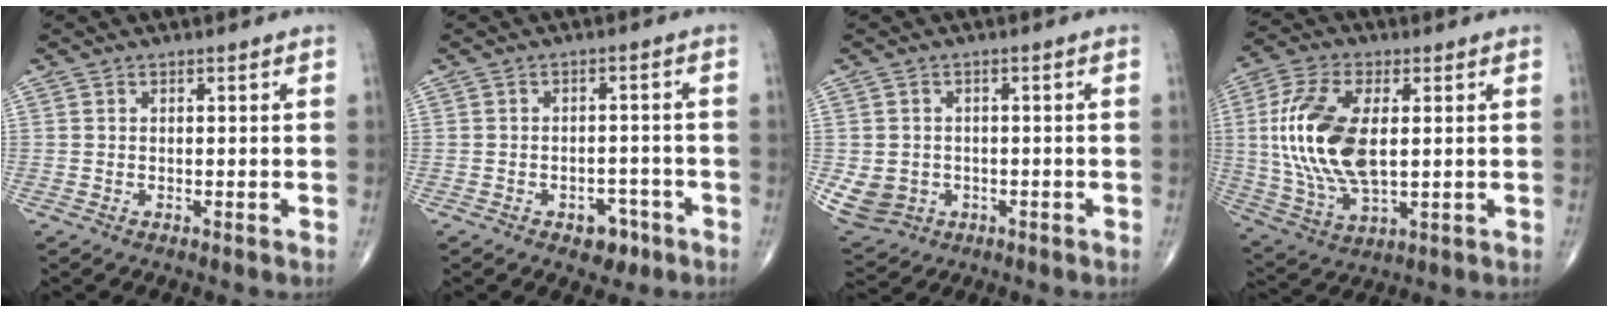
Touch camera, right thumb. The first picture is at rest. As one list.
[{"total": 4.7, "force": [-2.6, 3.1, 2.4], "torque": [-0.009, 0.022, -0.032]}, {"total": 7.5, "force": [-1.5, 6.8, 2.9], "torque": [-0.060, 0.009, -0.008]}, {"total": 17.3, "force": [1.7, 8.7, 14.9], "torque": [-0.312, -0.007, 0.035]}]